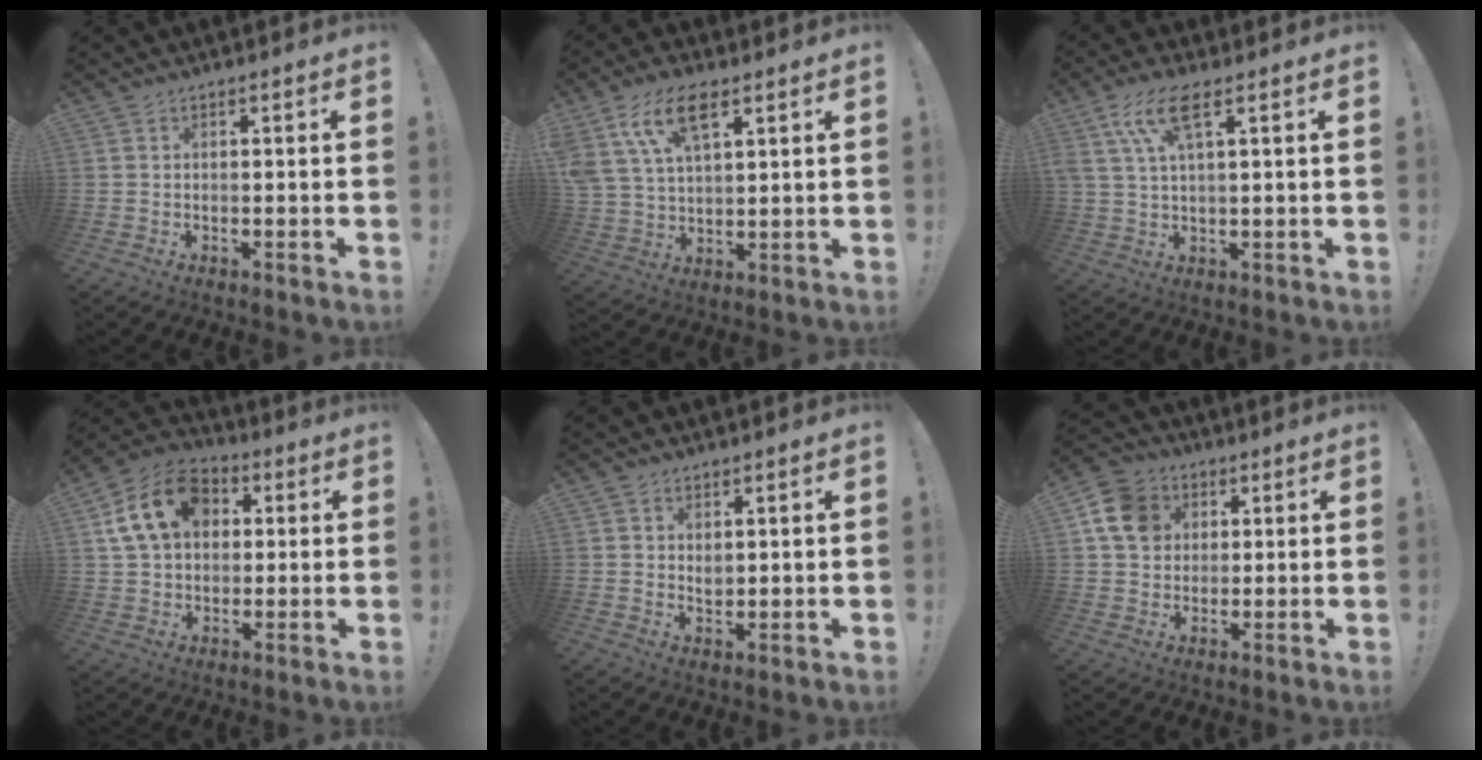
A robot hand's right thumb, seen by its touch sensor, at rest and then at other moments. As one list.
[{"total": 12.7, "force": [6.9, 6.3, 8.7], "torque": [-0.175, -0.012, 0.130]}, {"total": 9.1, "force": [4.4, 2.5, 7.6], "torque": [-0.152, -0.002, 0.086]}, {"total": 16.7, "force": [5.0, 12.2, 10.2], "torque": [-0.158, -0.001, 0.098]}, {"total": 3.1, "force": [1.6, 2.4, 1.4], "torque": [-0.013, -0.009, 0.026]}, {"total": 12.6, "force": [3.9, 10.8, 5.3], "torque": [-0.063, -0.007, 0.079]}]